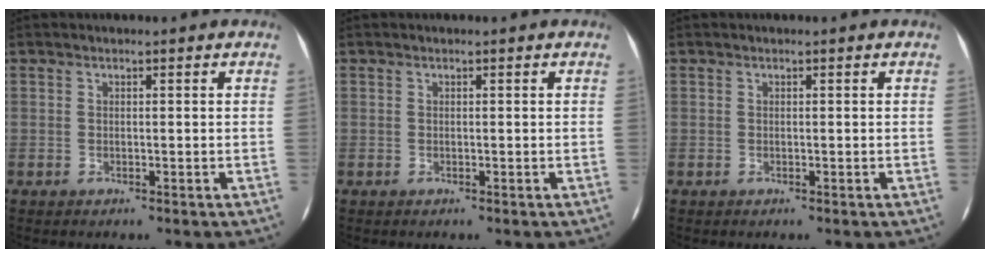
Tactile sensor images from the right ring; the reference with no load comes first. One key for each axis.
{"total": 0.0}
{"total": 0.0}